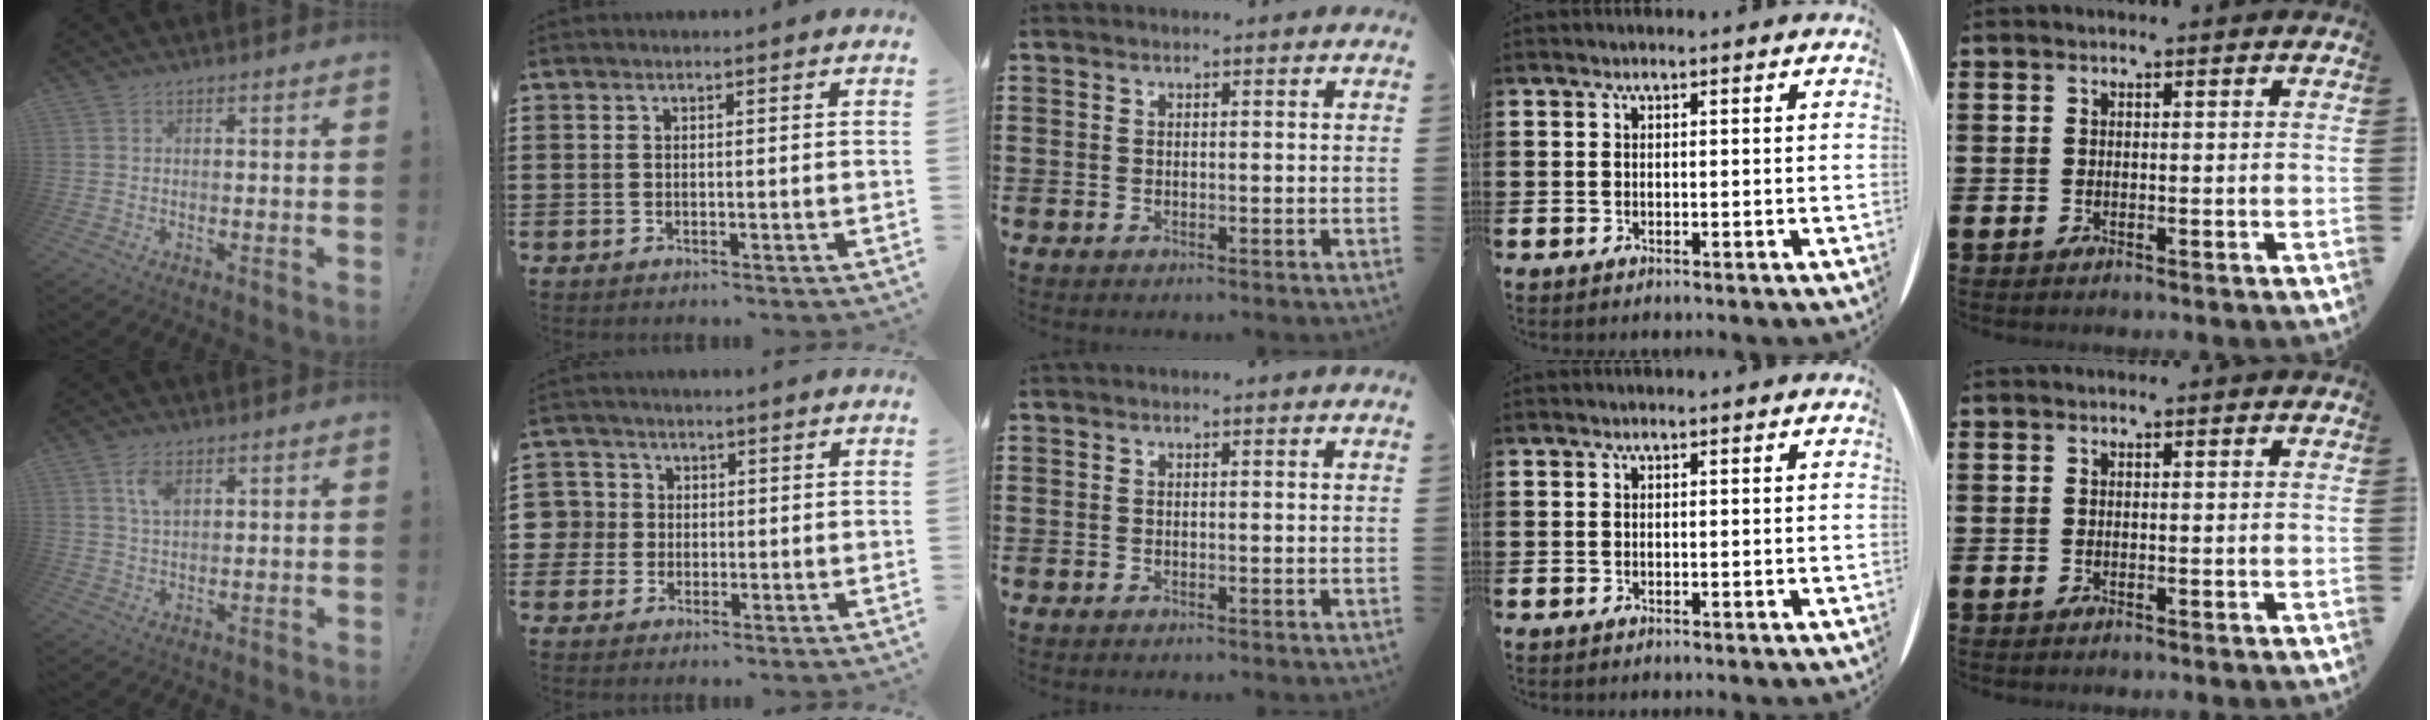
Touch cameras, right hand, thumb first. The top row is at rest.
{"thumb": {"total": 4.9, "force": [2.2, 2.4, 3.7], "torque": [-0.062, -0.004, 0.037]}, "index": {"total": 3.8, "force": [0.0, 3.8, 0.3], "torque": [-0.032, 0.009, -0.003]}}